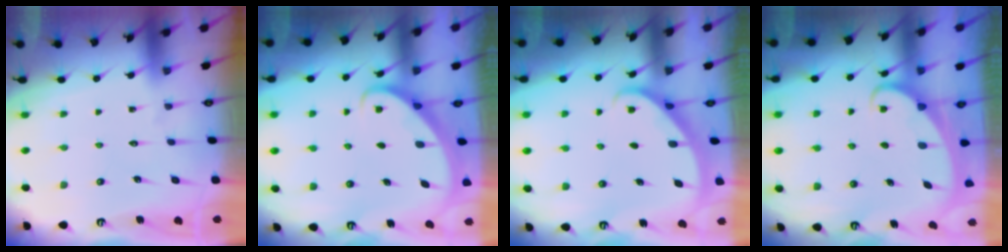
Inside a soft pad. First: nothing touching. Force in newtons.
{"total": 2.7, "press": 2.6, "slide": 0.2}
{"total": 2.3, "press": 2.3, "slide": 0.1}
{"total": 2.0, "press": 2.0, "slide": 0.1}